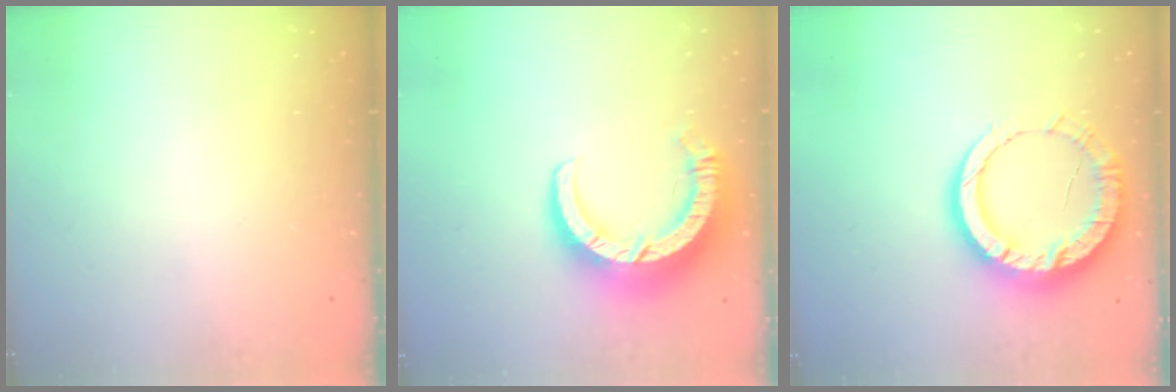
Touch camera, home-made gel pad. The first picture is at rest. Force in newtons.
{"total": 11.4, "press": 11.3, "slide": 1.1}
{"total": 15.2, "press": 15.2, "slide": 1.4}